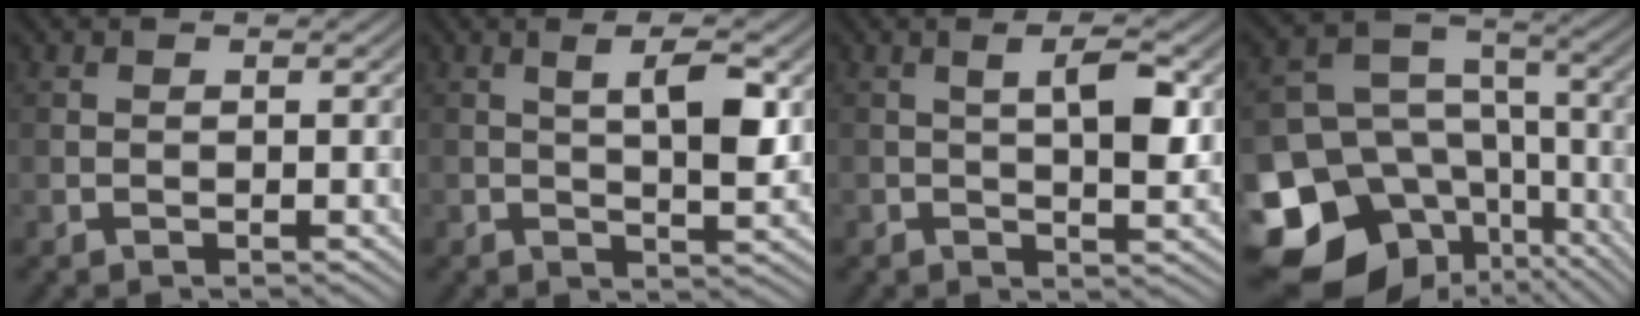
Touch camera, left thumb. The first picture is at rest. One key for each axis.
{"total": 4.9, "fx": 1.2, "fy": 1.2, "fz": 4.6, "tx": -0.081, "ty": 0.000, "tz": 0.023}
{"total": 4.2, "fx": 0.8, "fy": 1.1, "fz": 4.0, "tx": -0.069, "ty": 0.001, "tz": 0.014}
{"total": 19.7, "fx": -10.6, "fy": 14.8, "fz": 7.4, "tx": -0.177, "ty": -0.055, "tz": -0.152}